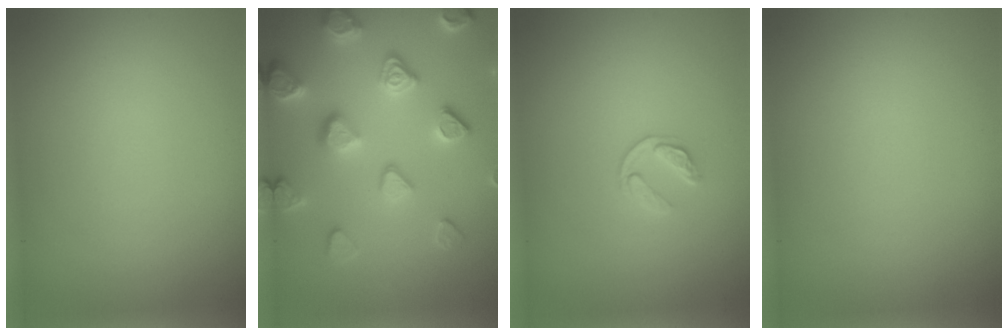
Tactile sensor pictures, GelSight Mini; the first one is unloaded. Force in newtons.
{"total": 4.4, "press": 4.4, "slide": 0.4}
{"total": 1.3, "press": 0.8, "slide": 1.1}
{"total": 0.0}